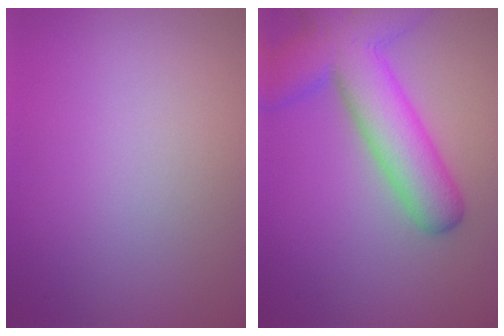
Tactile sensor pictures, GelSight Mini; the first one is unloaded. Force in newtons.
{"total": 9.1, "press": 9.1, "slide": 0.6}